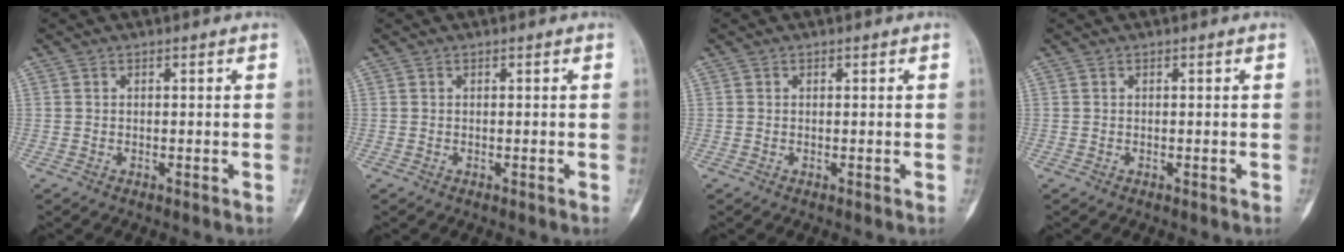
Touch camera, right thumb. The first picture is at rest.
{"total": 0.0}
{"total": 0.0}
{"total": 0.0}